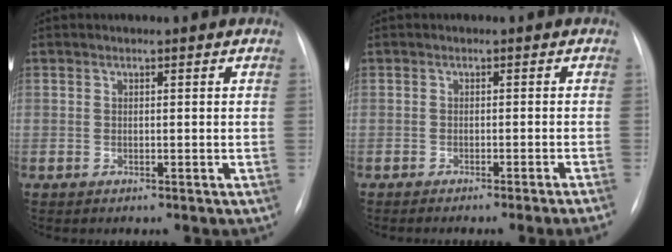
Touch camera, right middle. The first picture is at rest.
{"total": 5.3, "force": [-4.2, -1.5, 2.9], "torque": [-0.016, -0.001, -0.056]}